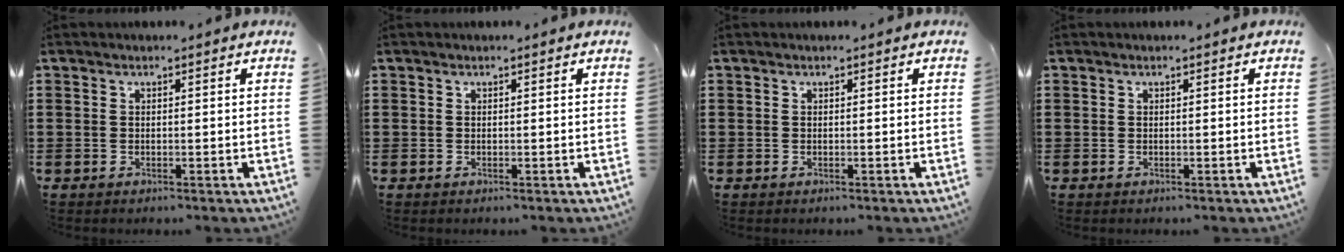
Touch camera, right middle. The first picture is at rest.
{"total": 0.0}
{"total": 0.0}
{"total": 0.0}